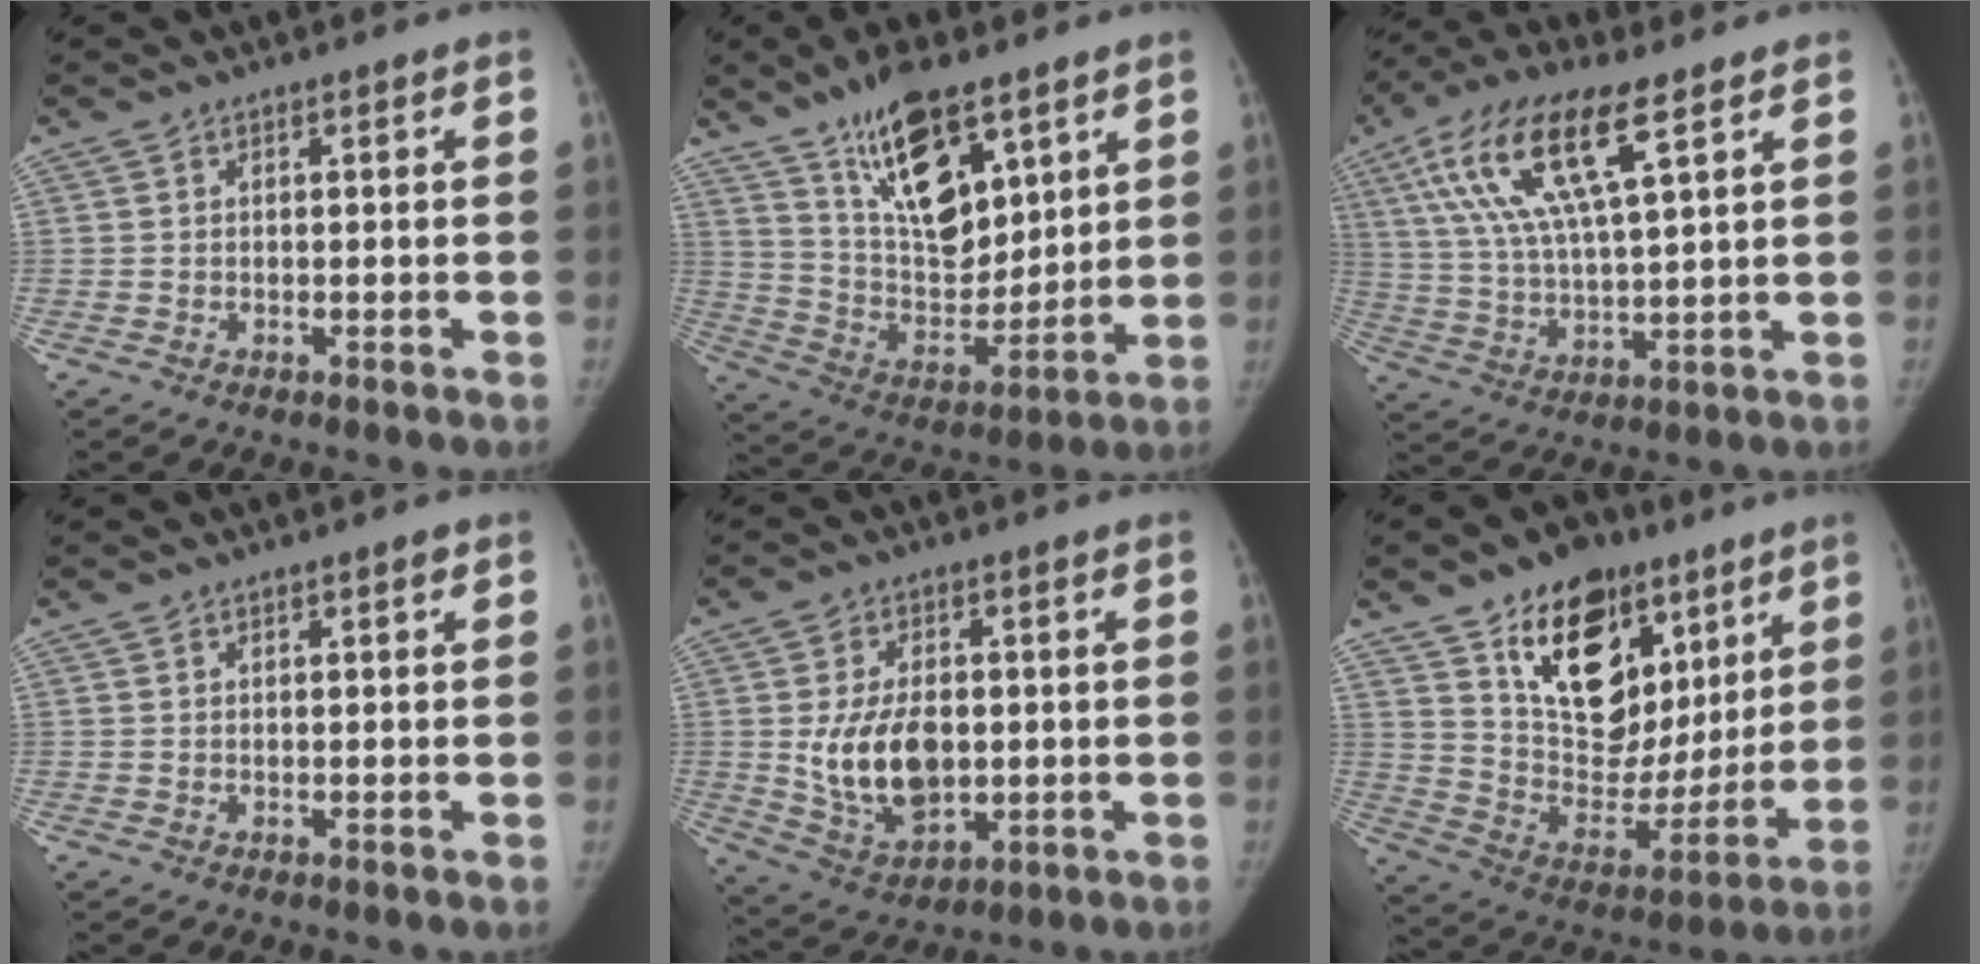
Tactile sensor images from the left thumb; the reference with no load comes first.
{"total": 18.4, "force": [10.9, 8.1, 12.4], "torque": [-0.169, -0.060, 0.207]}
{"total": 16.8, "force": [7.7, 4.9, 14.1], "torque": [-0.284, -0.011, 0.146]}
{"total": 0.8, "force": [0.5, 0.3, 0.6], "torque": [-0.004, 0.000, 0.007]}
{"total": 13.0, "force": [0.0, 8.2, 10.1], "torque": [-0.157, -0.010, 0.016]}
{"total": 23.6, "force": [12.1, 15.1, 13.5], "torque": [-0.152, -0.036, 0.208]}